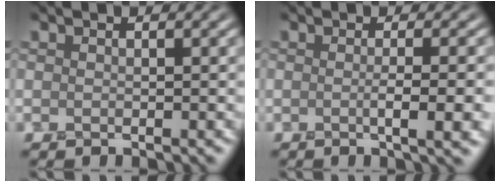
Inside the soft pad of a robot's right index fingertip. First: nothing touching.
{"total": 3.8, "force": [-0.6, 1.0, 3.6], "torque": [-0.044, -0.001, -0.009]}